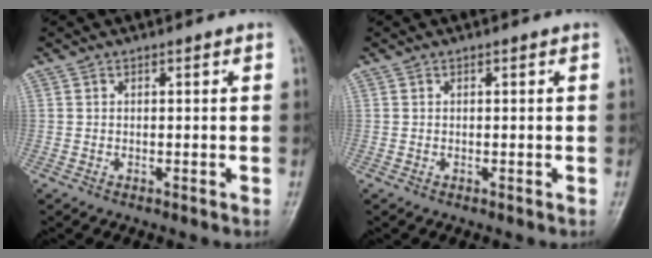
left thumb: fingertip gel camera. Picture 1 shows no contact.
{"total": 0.0}